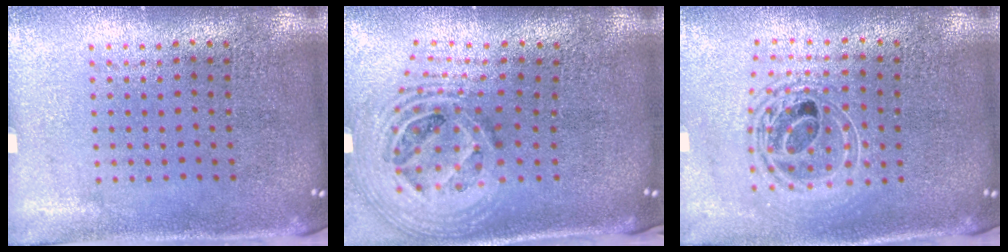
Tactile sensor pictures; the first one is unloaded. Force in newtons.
{"total": 2.4, "press": 1.8, "slide": 1.6}
{"total": 1.8, "press": 1.5, "slide": 1.0}